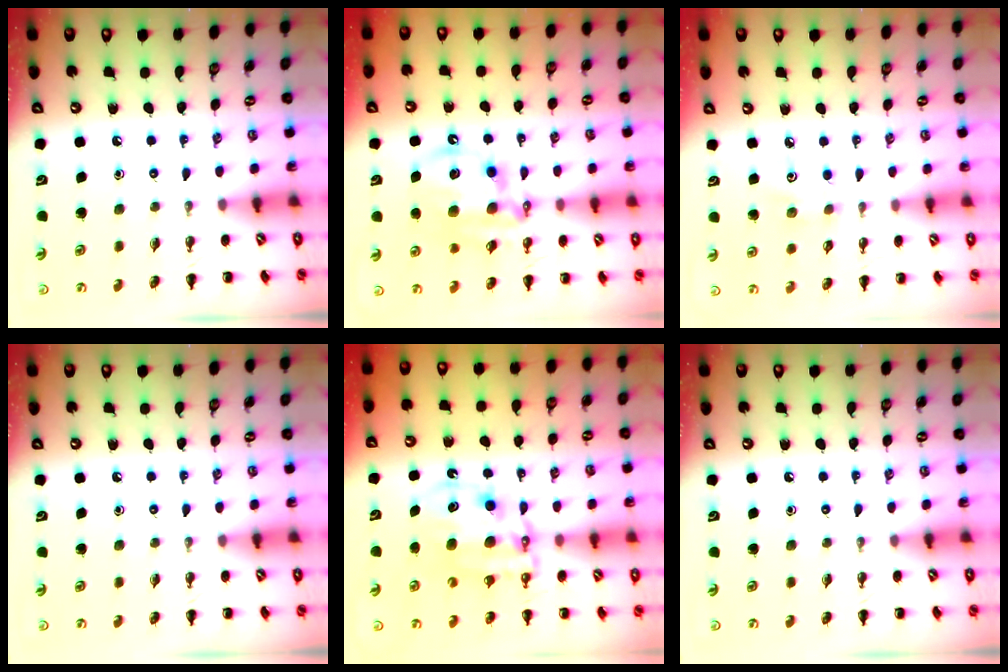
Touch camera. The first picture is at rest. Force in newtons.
{"total": 12.6, "press": 12.2, "slide": 3.1}
{"total": 3.6, "press": 3.5, "slide": 0.9}
{"total": 0.0}
{"total": 11.3, "press": 11.0, "slide": 2.6}
{"total": 0.0}